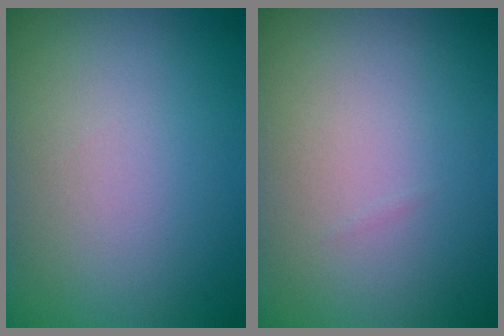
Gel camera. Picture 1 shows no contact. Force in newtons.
{"total": 0.0}